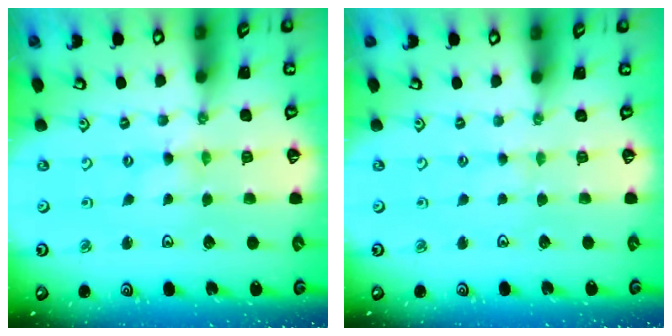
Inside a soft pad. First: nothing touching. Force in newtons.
{"total": 1.3, "press": 1.2, "slide": 0.3}